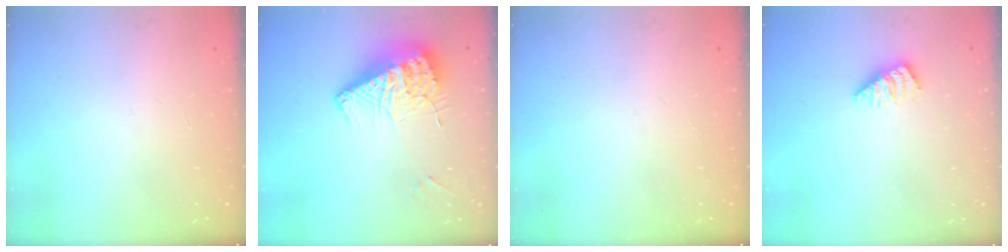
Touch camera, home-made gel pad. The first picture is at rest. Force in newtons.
{"total": 14.7, "press": 14.6, "slide": 1.3}
{"total": 0.0}
{"total": 2.6, "press": 2.5, "slide": 0.4}